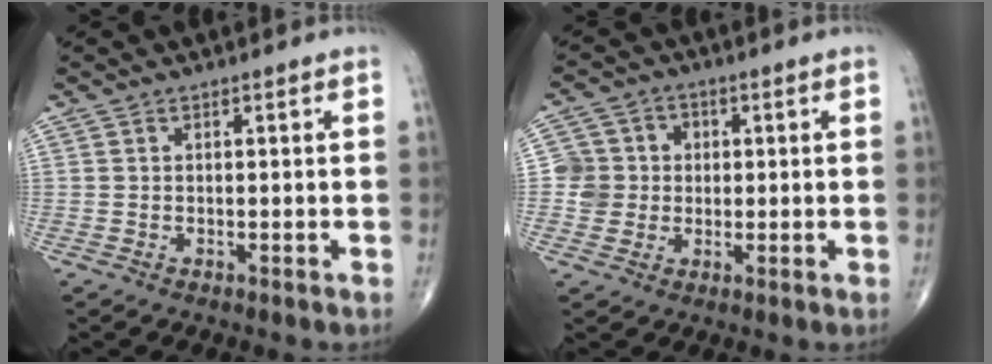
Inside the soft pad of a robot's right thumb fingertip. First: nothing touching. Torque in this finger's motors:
{"motor_torque": [0.27, 0.55, 0.38, 0.13, 0.00]}